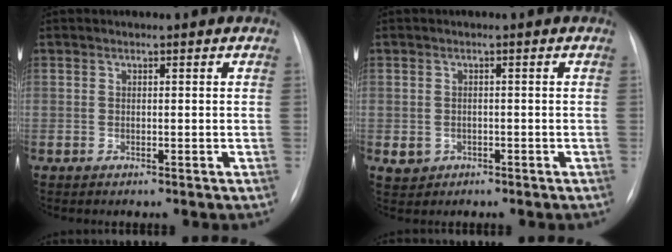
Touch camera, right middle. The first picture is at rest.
{"total": 2.2, "force": [-0.8, 2.0, 0.5], "torque": [-0.008, 0.004, -0.005]}